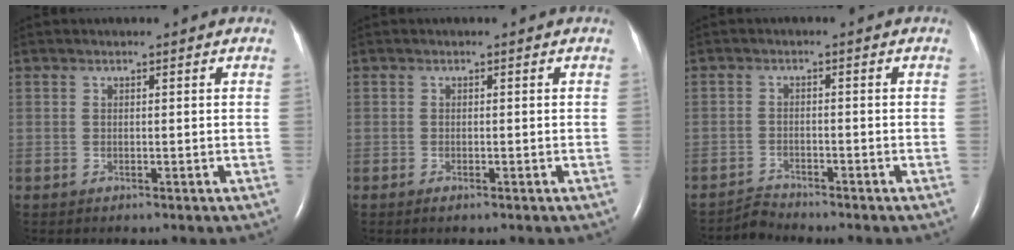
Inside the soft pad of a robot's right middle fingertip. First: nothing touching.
{"total": 0.7, "force": [-0.5, 0.1, 0.6], "torque": [-0.011, -0.001, -0.006]}
{"total": 2.3, "force": [-2.1, -0.4, -0.8], "torque": [0.020, -0.017, -0.039]}